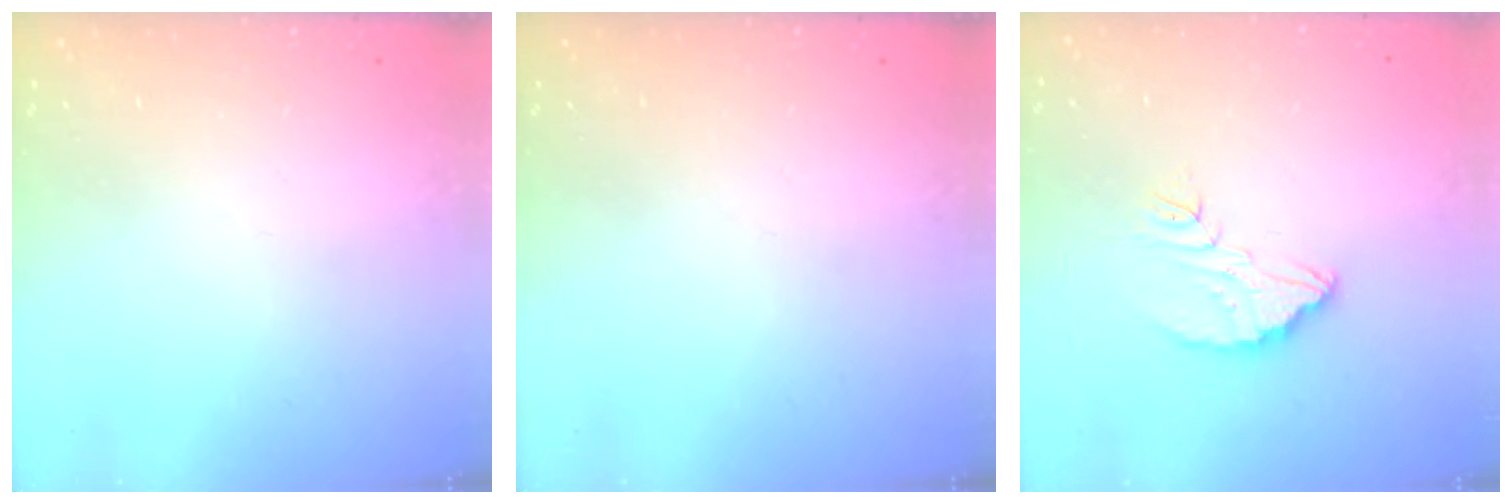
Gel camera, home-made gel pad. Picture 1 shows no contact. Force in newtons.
{"total": 0.0}
{"total": 5.5, "press": 5.5, "slide": 0.3}